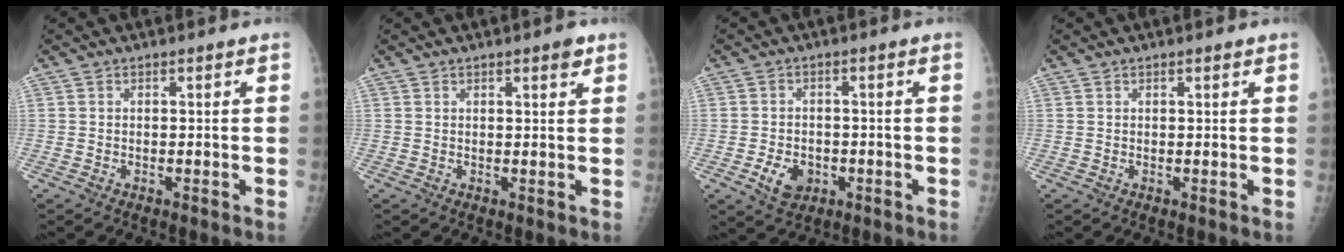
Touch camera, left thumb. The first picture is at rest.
{"total": 2.4, "force": [1.4, 0.6, 1.8], "torque": [-0.019, -0.005, 0.017]}
{"total": 5.6, "force": [-2.0, 4.1, 3.2], "torque": [-0.044, 0.008, -0.027]}
{"total": 0.9, "force": [0.5, 0.2, 0.7], "torque": [-0.010, 0.000, 0.008]}